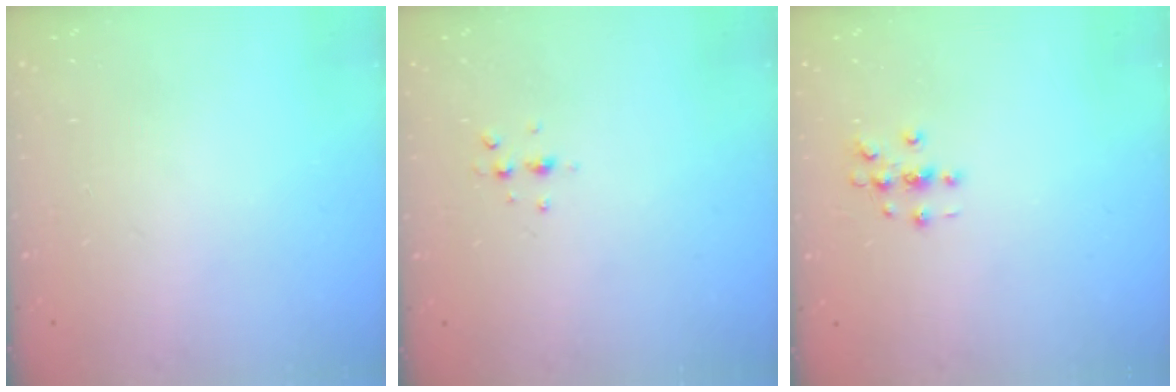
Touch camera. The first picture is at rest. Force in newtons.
{"total": 3.6, "press": 3.5, "slide": 0.7}
{"total": 2.9, "press": 2.9, "slide": 0.3}